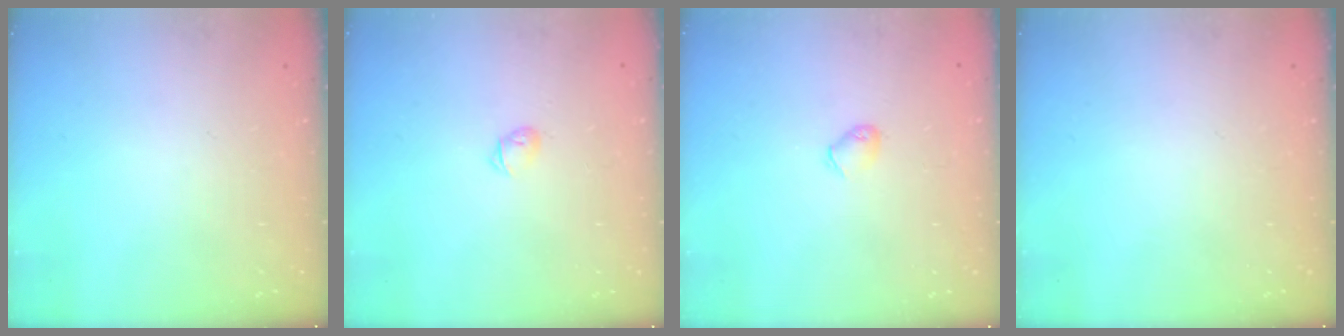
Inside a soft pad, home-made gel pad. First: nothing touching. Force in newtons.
{"total": 2.8, "press": 2.7, "slide": 0.6}
{"total": 3.1, "press": 3.1, "slide": 0.6}
{"total": 0.0}